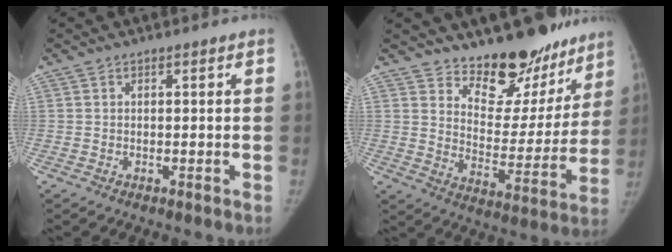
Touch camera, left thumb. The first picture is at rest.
{"total": 17.5, "force": [14.5, 7.8, 6.1], "torque": [-0.012, -0.124, 0.202]}